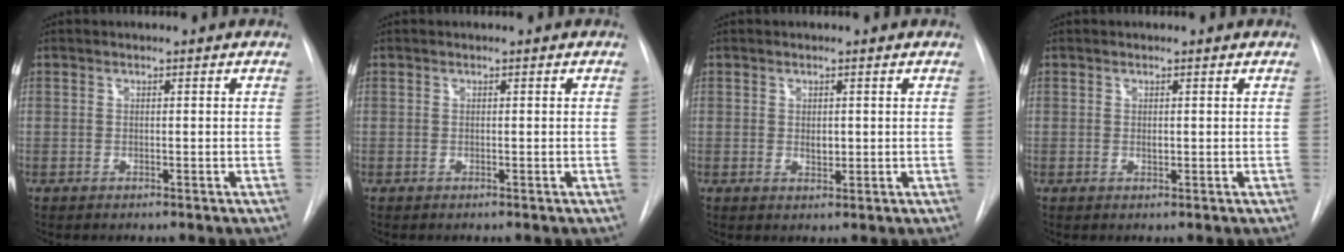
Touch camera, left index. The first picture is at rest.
{"total": 0.0}
{"total": 1.5, "force": [0.2, 1.0, 1.1], "torque": [-0.016, -0.004, 0.006]}
{"total": 0.6, "force": [0.2, 0.4, 0.5], "torque": [-0.007, -0.001, 0.002]}